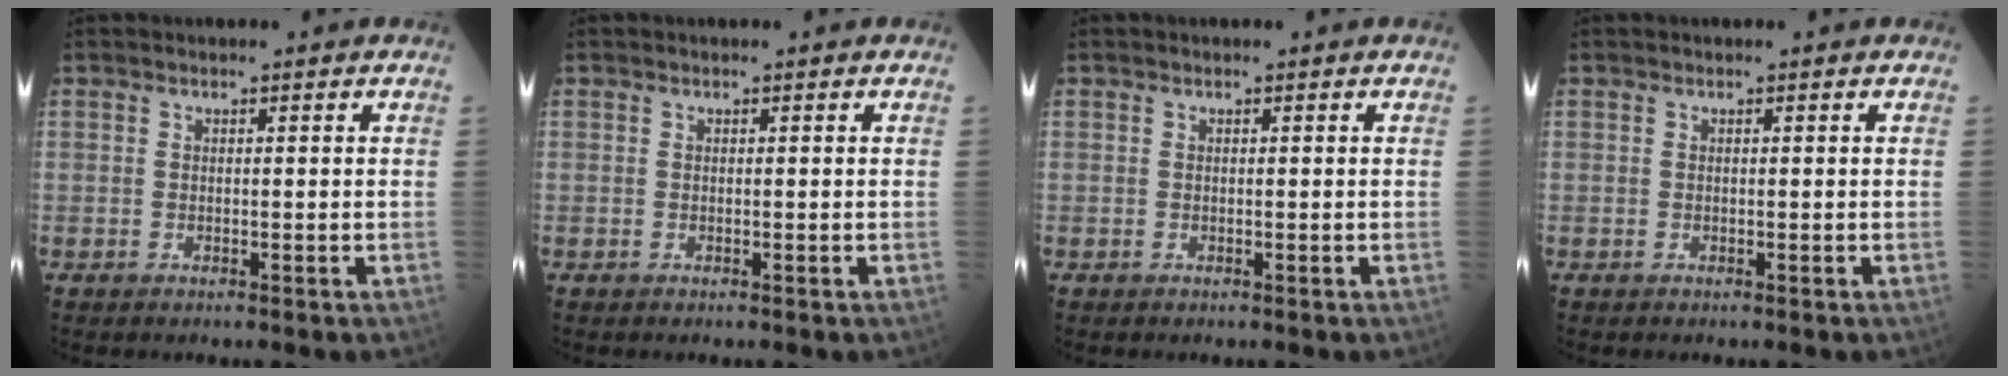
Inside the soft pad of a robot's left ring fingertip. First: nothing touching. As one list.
[{"total": 0.0}, {"total": 0.0}, {"total": 0.0}]